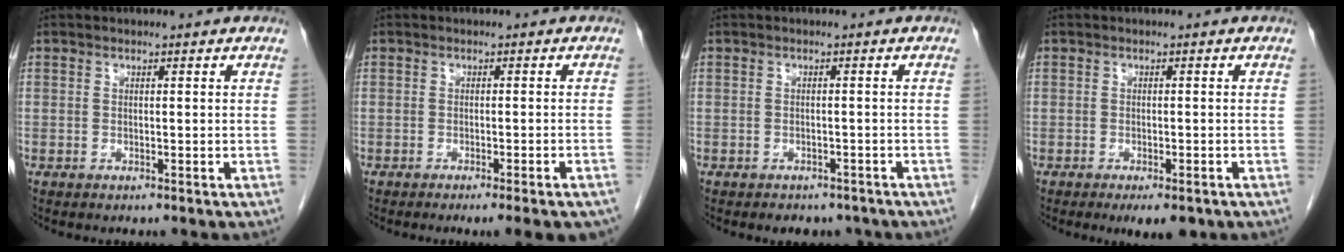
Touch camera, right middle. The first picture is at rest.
{"total": 7.0, "force": [-5.5, 0.3, 4.3], "torque": [-0.038, -0.012, -0.072]}
{"total": 4.0, "force": [-3.3, 2.1, 0.7], "torque": [-0.002, 0.006, -0.040]}
{"total": 4.1, "force": [-2.6, 1.4, 2.8], "torque": [-0.030, -0.004, -0.032]}